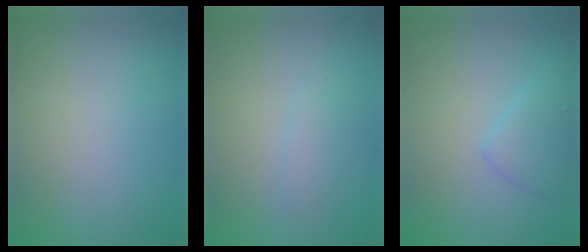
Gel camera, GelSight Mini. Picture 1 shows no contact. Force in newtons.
{"total": 1.2, "press": 1.2, "slide": 0.1}
{"total": 2.5, "press": 2.5, "slide": 0.1}